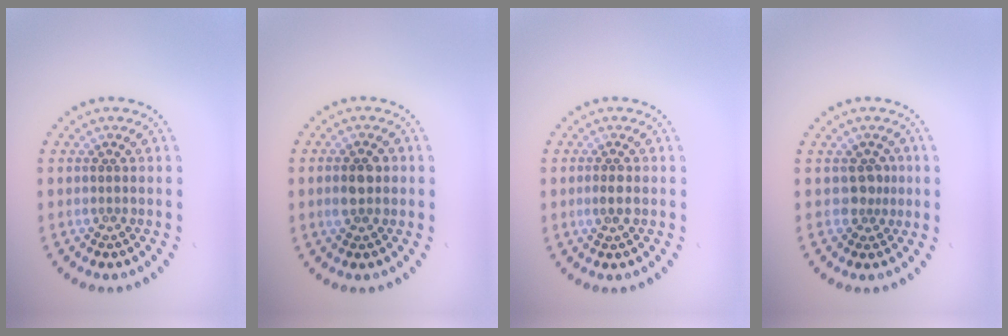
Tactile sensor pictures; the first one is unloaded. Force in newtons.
{"total": 2.6, "press": 2.6, "slide": 0.1}
{"total": 1.3, "press": 1.3, "slide": 0.1}
{"total": 1.7, "press": 1.3, "slide": 1.1}